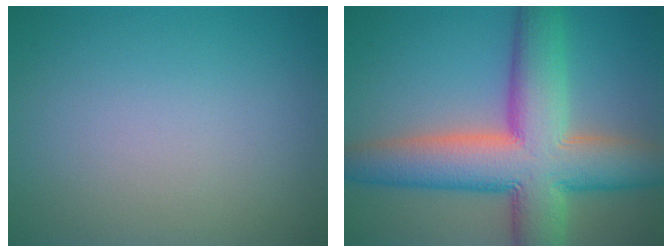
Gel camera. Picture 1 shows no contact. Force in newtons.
{"total": 12.3, "press": 12.3, "slide": 0.5}